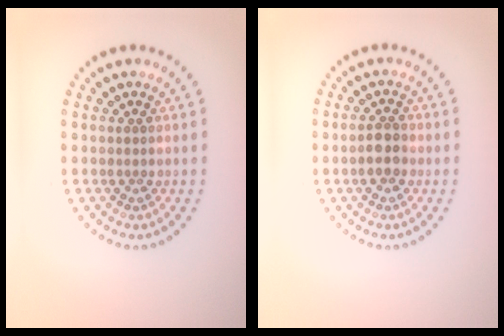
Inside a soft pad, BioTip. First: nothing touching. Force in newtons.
{"total": 2.0, "press": 2.0, "slide": 0.6}